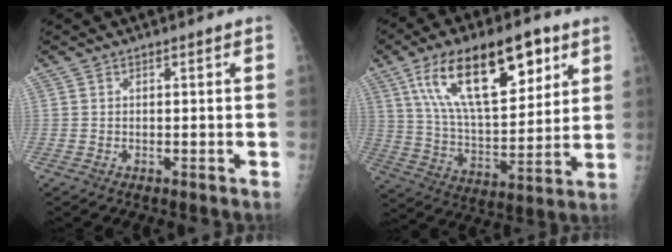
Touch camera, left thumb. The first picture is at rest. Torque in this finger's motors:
{"motor_torque": [0.85, 1.35, 2.07, -0.70, 0.23]}